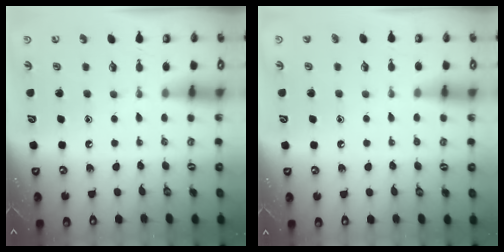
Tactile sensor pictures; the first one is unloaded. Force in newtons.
{"total": 2.1, "press": 2.1, "slide": 0.2}